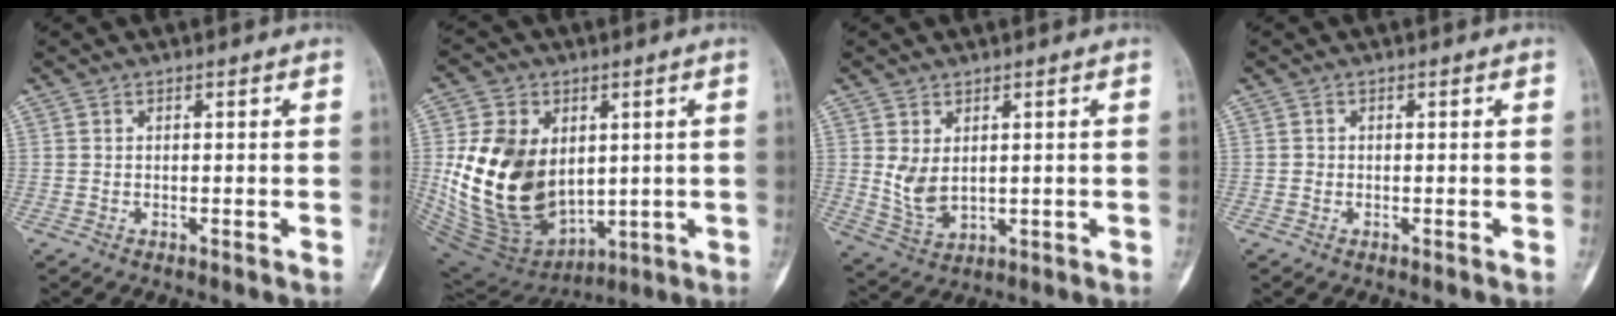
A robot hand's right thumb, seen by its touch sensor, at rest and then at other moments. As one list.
[{"total": 21.4, "force": [1.4, 15.1, 15.1], "torque": [-0.251, -0.017, 0.057]}, {"total": 6.1, "force": [0.9, 4.2, 4.4], "torque": [-0.070, -0.011, 0.036]}, {"total": 0.7, "force": [-0.2, 0.6, 0.1], "torque": [0.004, 0.003, -0.005]}]